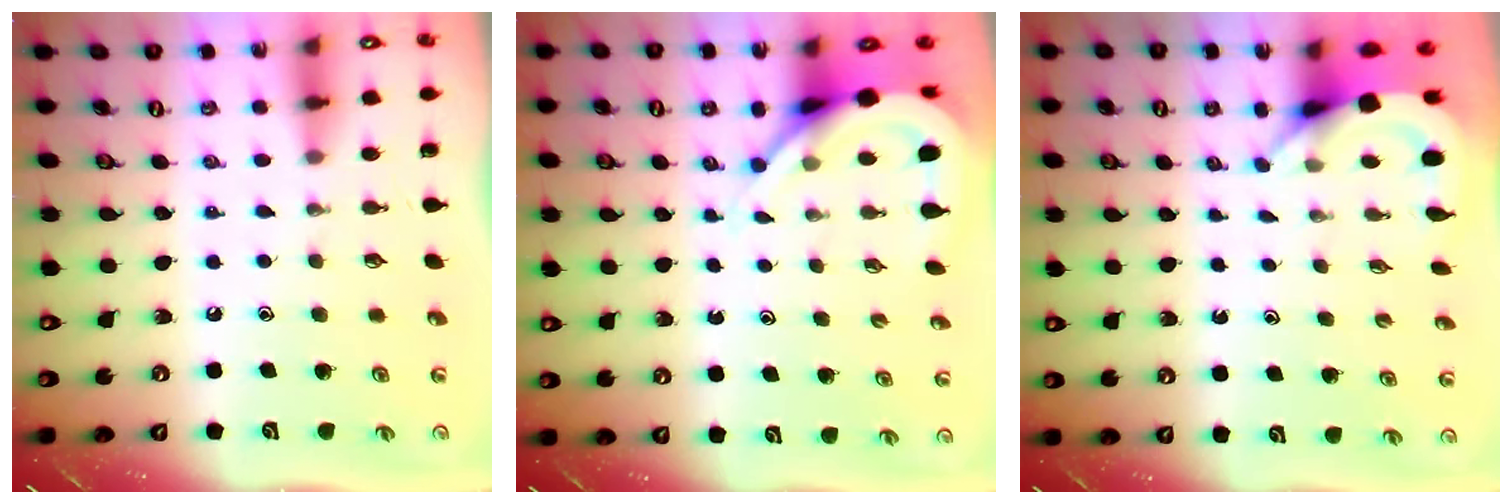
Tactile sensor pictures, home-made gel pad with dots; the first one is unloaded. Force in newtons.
{"total": 7.0, "press": 6.9, "slide": 0.6}
{"total": 3.9, "press": 3.8, "slide": 0.2}